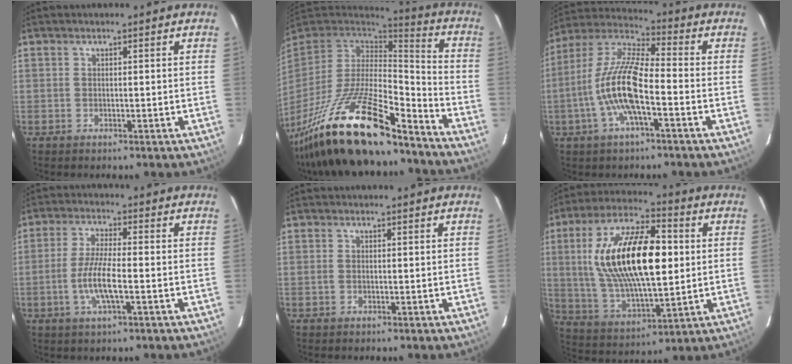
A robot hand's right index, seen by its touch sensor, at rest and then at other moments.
{"total": 26.0, "force": [-18.7, 6.9, 16.7], "torque": [-0.329, -0.047, -0.320]}
{"total": 13.4, "force": [-4.1, 3.1, 12.4], "torque": [-0.250, 0.002, -0.084]}
{"total": 7.5, "force": [-2.2, 1.1, 7.0], "torque": [-0.141, -0.004, -0.044]}
{"total": 0.6, "force": [-0.2, 0.3, 0.4], "torque": [-0.011, 0.000, -0.004]}
{"total": 22.8, "force": [3.2, 9.5, 20.5], "torque": [-0.393, 0.019, 0.066]}